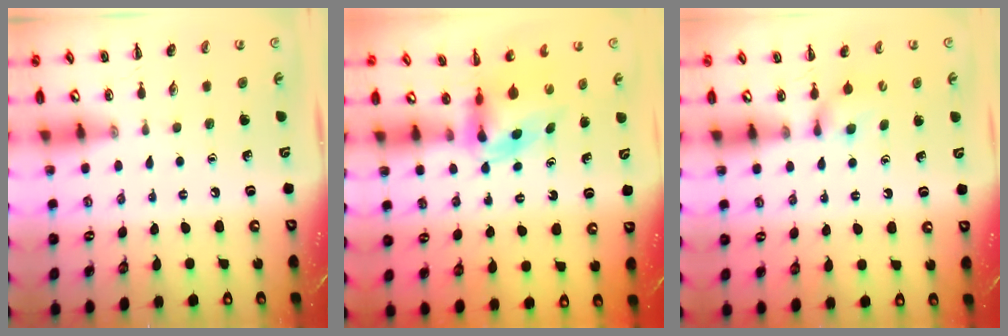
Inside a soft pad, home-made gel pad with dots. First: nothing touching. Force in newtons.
{"total": 5.3, "press": 5.2, "slide": 0.9}
{"total": 6.6, "press": 6.3, "slide": 1.8}